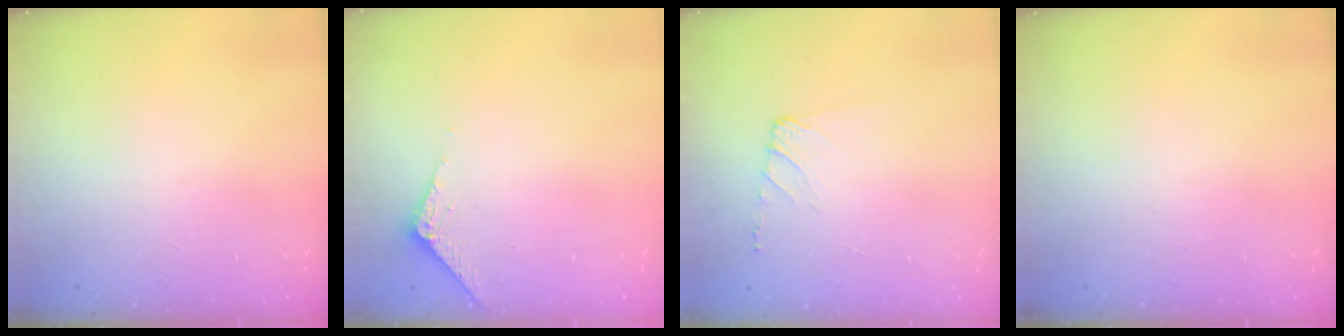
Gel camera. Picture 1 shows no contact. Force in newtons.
{"total": 3.4, "press": 3.4, "slide": 0.2}
{"total": 7.0, "press": 6.9, "slide": 1.0}
{"total": 0.0}